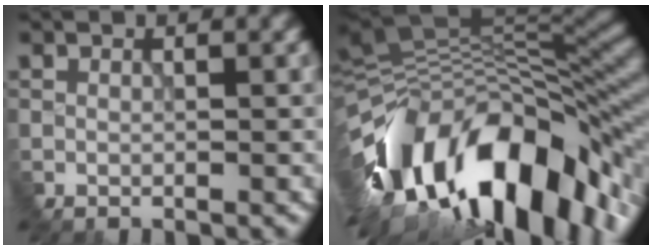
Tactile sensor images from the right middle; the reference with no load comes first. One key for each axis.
{"total": 16.0, "fx": -7.1, "fy": 7.3, "fz": 12.4, "tx": -0.225, "ty": 0.002, "tz": -0.108}